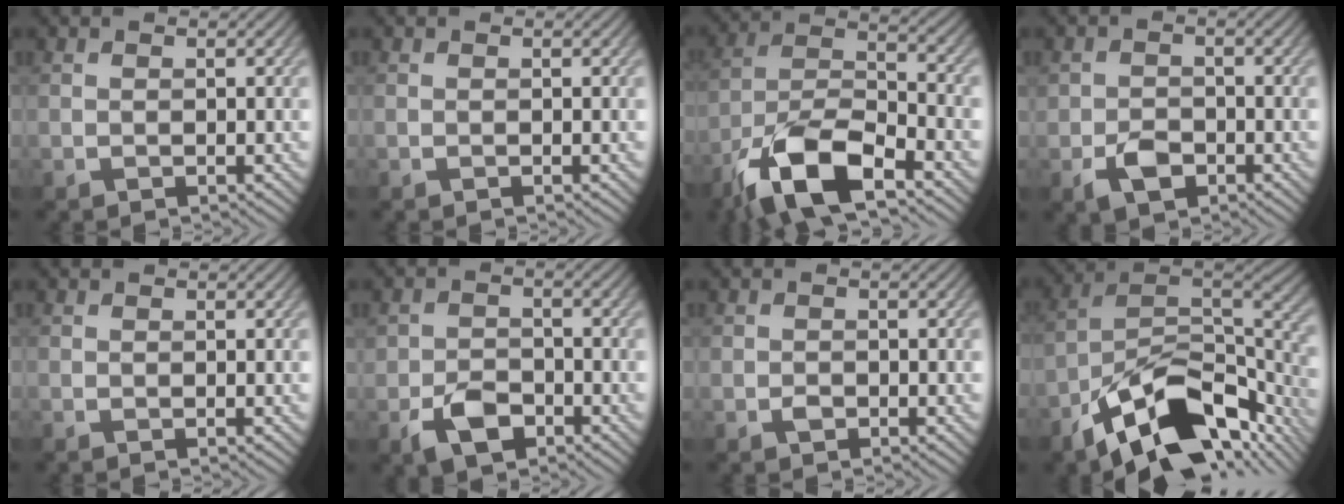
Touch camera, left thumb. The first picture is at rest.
{"total": 0.0}
{"total": 12.8, "force": [-8.2, 4.7, 8.6], "torque": [-0.169, -0.007, -0.170]}
{"total": 3.5, "force": [-1.8, 2.3, 1.9], "torque": [-0.037, -0.006, -0.036]}
{"total": 0.0}
{"total": 4.6, "force": [-2.5, 3.0, 2.6], "torque": [-0.050, -0.005, -0.051]}
{"total": 1.1, "force": [-0.5, 0.8, 0.5], "torque": [-0.008, -0.002, -0.012]}
{"total": 16.6, "force": [-10.1, 7.9, 10.6], "torque": [-0.197, -0.025, -0.164]}